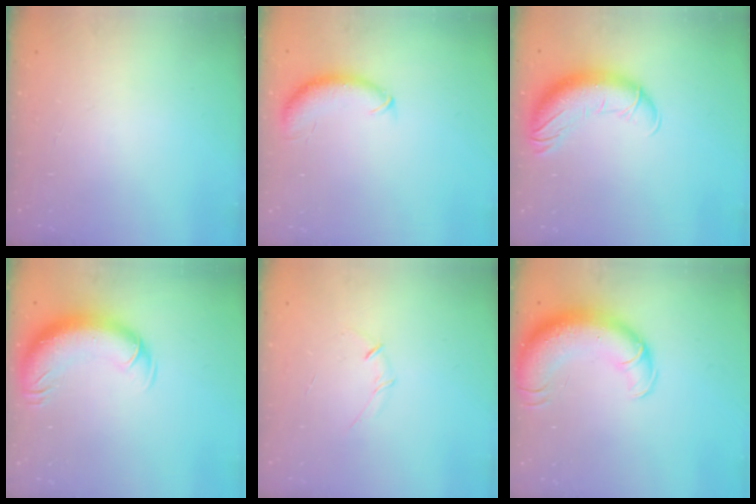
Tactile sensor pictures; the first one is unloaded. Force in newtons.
{"total": 8.7, "press": 8.6, "slide": 1.6}
{"total": 14.8, "press": 14.3, "slide": 3.6}
{"total": 13.1, "press": 12.8, "slide": 3.1}
{"total": 4.1, "press": 4.0, "slide": 0.9}
{"total": 16.2, "press": 15.7, "slide": 3.9}